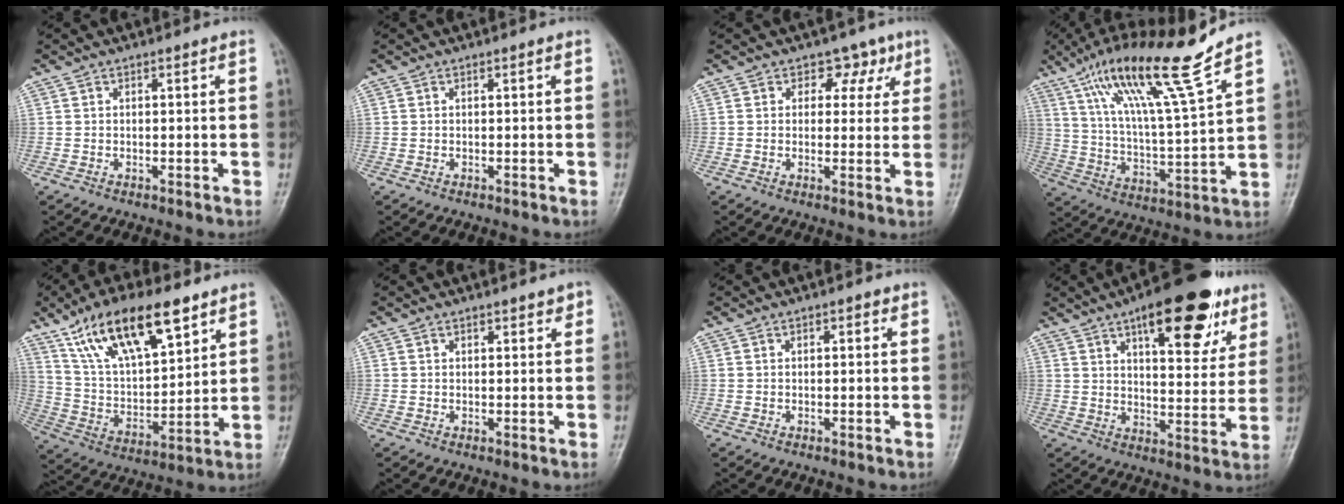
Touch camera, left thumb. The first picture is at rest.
{"total": 0.0}
{"total": 4.8, "force": [2.5, 3.8, 1.6], "torque": [0.017, -0.005, 0.028]}
{"total": 17.8, "force": [11.9, 0.8, 13.2], "torque": [-0.225, -0.053, 0.210]}
{"total": 20.1, "force": [12.0, 8.0, 14.0], "torque": [-0.215, -0.036, 0.228]}
{"total": 1.6, "force": [1.2, 0.8, 0.7], "torque": [0.005, -0.006, 0.014]}
{"total": 1.1, "force": [0.5, 0.6, 0.8], "torque": [-0.004, 0.001, 0.005]}
{"total": 20.0, "force": [11.2, 7.9, 14.5], "torque": [-0.168, -0.033, 0.164]}